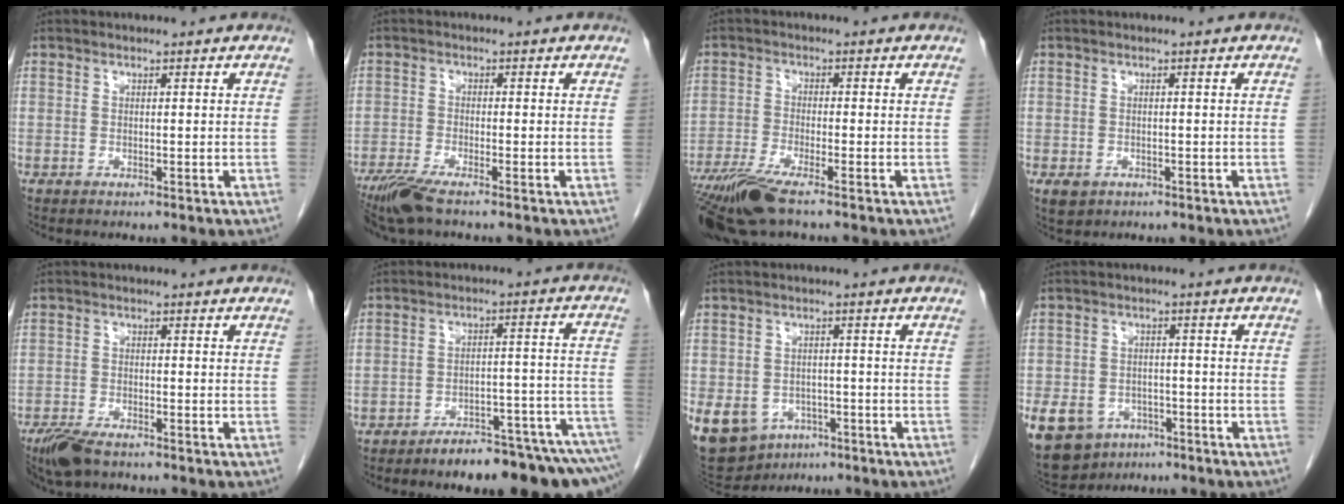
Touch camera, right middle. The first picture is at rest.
{"total": 5.2, "force": [-3.9, 0.3, 3.3], "torque": [-0.068, -0.015, -0.077]}
{"total": 8.0, "force": [-5.9, 0.5, 5.4], "torque": [-0.105, -0.021, -0.109]}
{"total": 2.1, "force": [-0.9, 1.6, 0.9], "torque": [-0.016, 0.000, -0.004]}
{"total": 5.7, "force": [-4.4, 1.7, 3.2], "torque": [-0.060, -0.010, -0.079]}
{"total": 13.4, "force": [-11.4, 1.7, 6.8], "torque": [-0.043, 0.038, -0.155]}
{"total": 19.5, "force": [-8.9, 15.4, 8.0], "torque": [-0.252, -0.004, -0.116]}
{"total": 16.4, "force": [-8.5, 12.3, 6.6], "torque": [-0.187, -0.002, -0.117]}